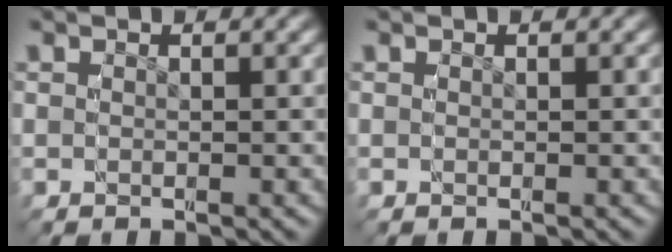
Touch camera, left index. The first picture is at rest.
{"total": 0.0}